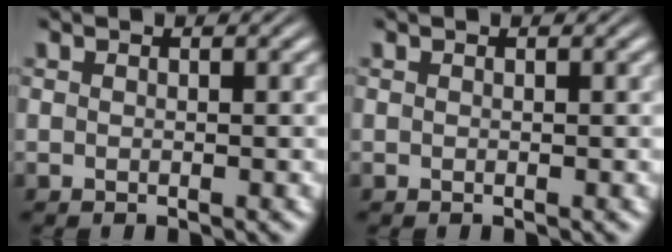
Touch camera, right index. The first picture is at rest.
{"total": 0.0}